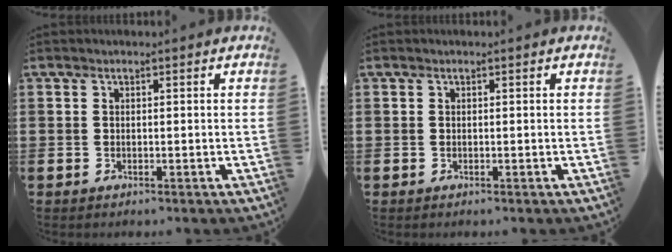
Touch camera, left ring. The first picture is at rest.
{"total": 0.0}